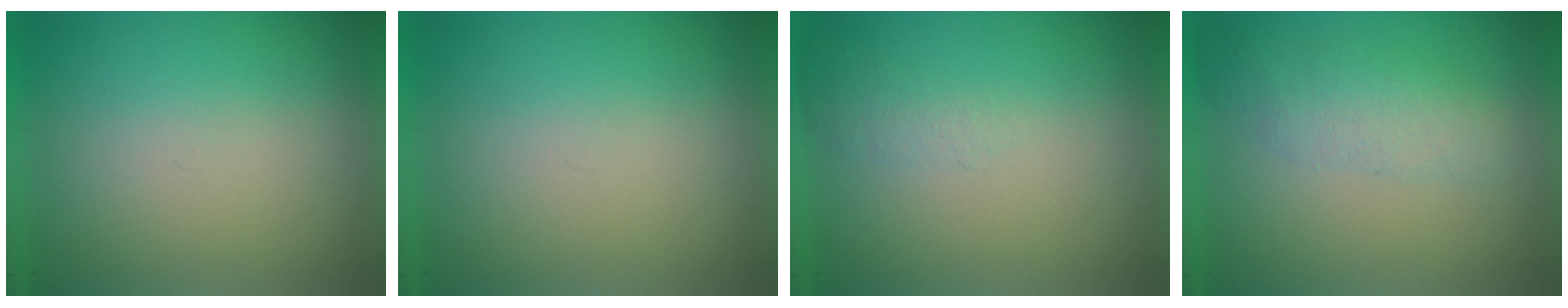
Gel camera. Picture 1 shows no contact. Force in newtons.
{"total": 0.0}
{"total": 1.1}
{"total": 2.3}